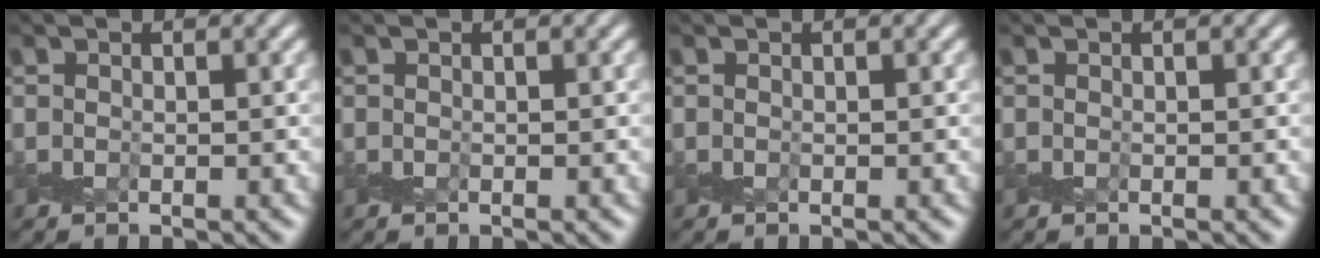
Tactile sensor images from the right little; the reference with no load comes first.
{"total": 0.0}
{"total": 0.0}
{"total": 0.0}